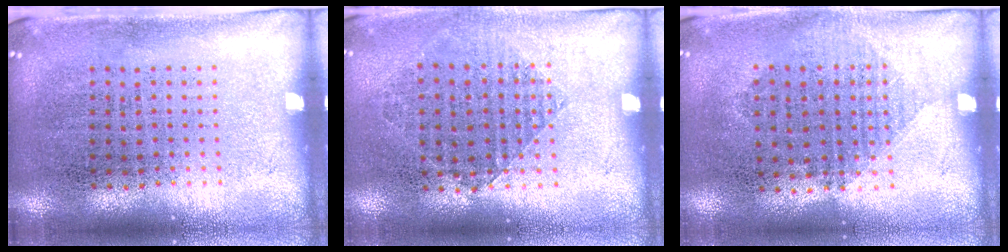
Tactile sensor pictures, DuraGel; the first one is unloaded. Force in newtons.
{"total": 0.9, "press": 0.8, "slide": 0.3}
{"total": 1.0, "press": 0.9, "slide": 0.5}